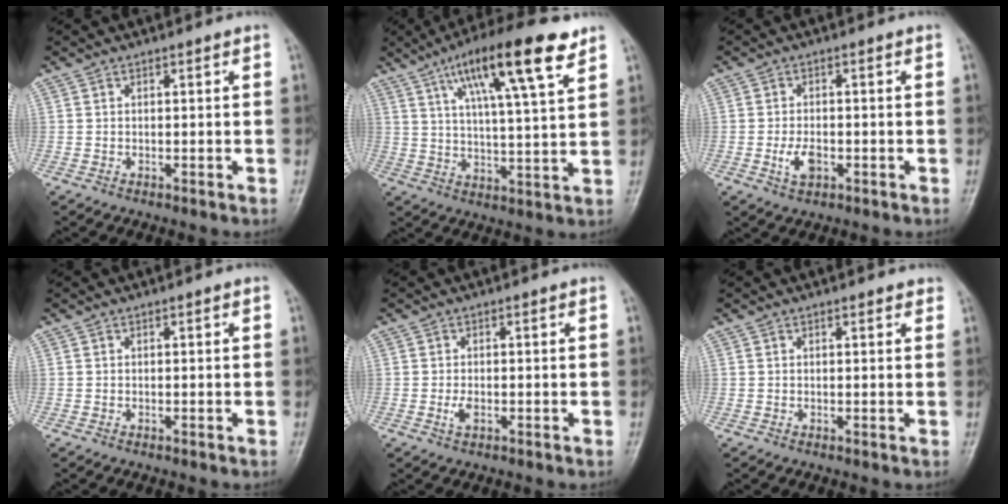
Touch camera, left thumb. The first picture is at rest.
{"total": 17.1, "force": [9.4, 3.5, 13.8], "torque": [-0.214, -0.023, 0.152]}
{"total": 3.7, "force": [-1.2, 2.1, 2.8], "torque": [-0.053, 0.002, -0.019]}
{"total": 0.0}
{"total": 1.9, "force": [-0.4, 1.0, 1.6], "torque": [-0.033, -0.002, -0.008]}
{"total": 1.2, "force": [1.0, 0.5, 0.6], "torque": [-0.001, -0.002, 0.008]}